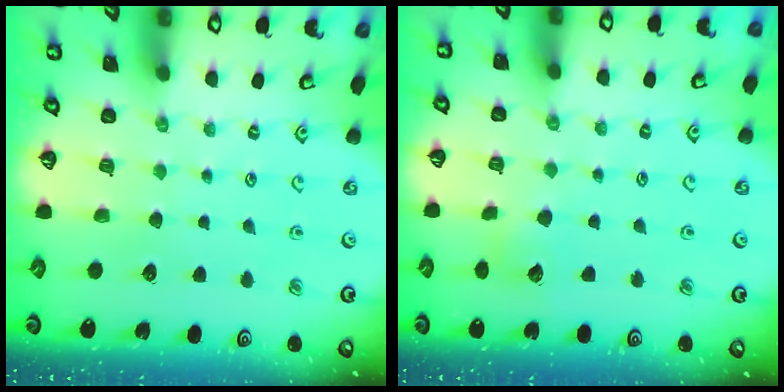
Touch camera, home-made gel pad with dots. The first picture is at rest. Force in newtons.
{"total": 3.4, "press": 3.4, "slide": 0.4}